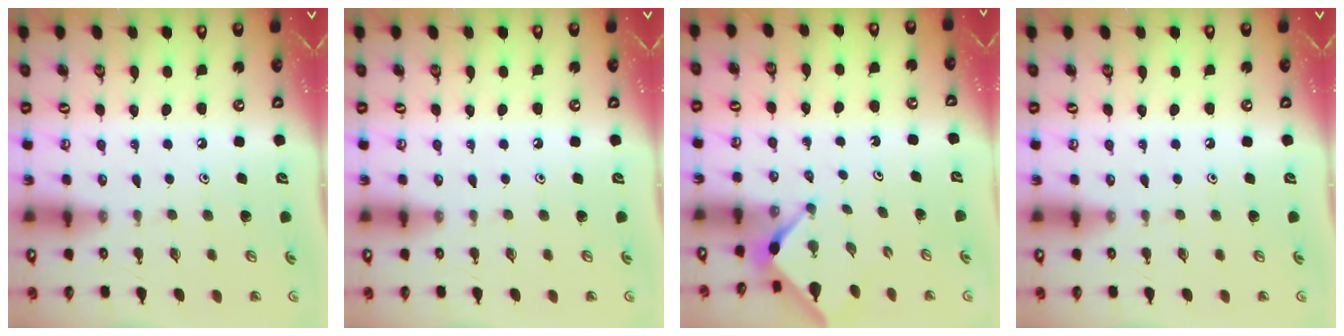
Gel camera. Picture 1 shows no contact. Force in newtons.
{"total": 0.0}
{"total": 3.1, "press": 3.1, "slide": 0.4}
{"total": 0.0}